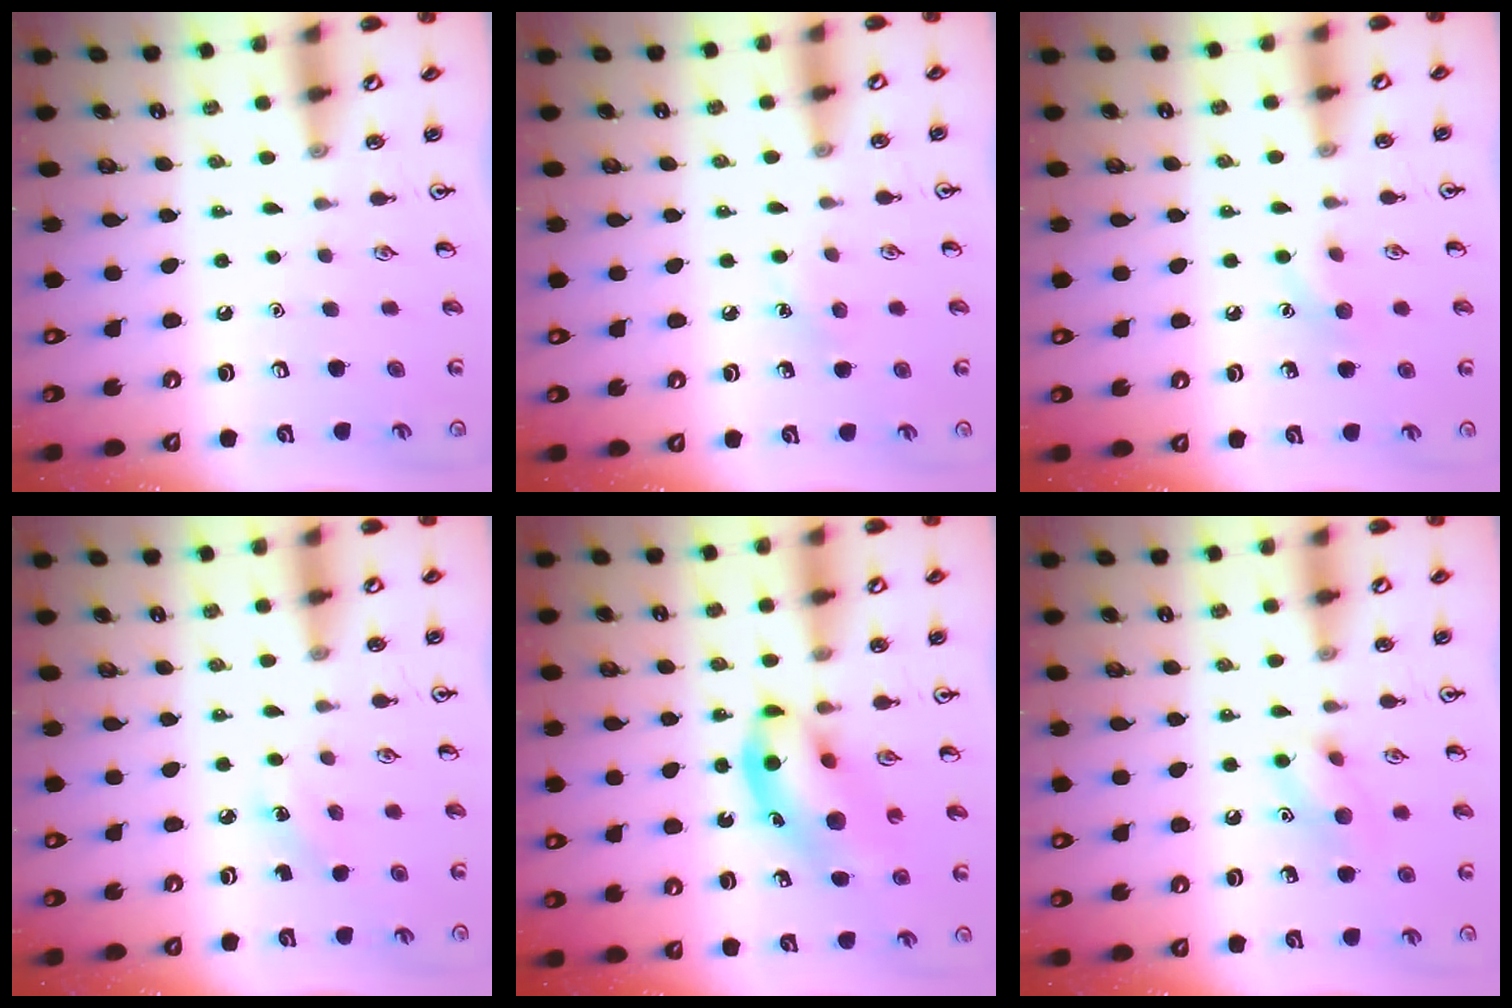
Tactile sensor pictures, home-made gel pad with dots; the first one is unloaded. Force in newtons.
{"total": 5.3, "press": 5.0, "slide": 1.6}
{"total": 6.7, "press": 6.4, "slide": 2.1}
{"total": 1.9, "press": 1.7, "slide": 0.7}
{"total": 10.7, "press": 10.3, "slide": 3.0}
{"total": 8.5, "press": 8.4, "slide": 1.4}